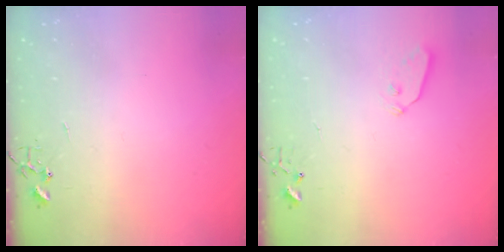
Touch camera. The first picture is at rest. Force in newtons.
{"total": 4.3, "press": 4.3, "slide": 0.3}